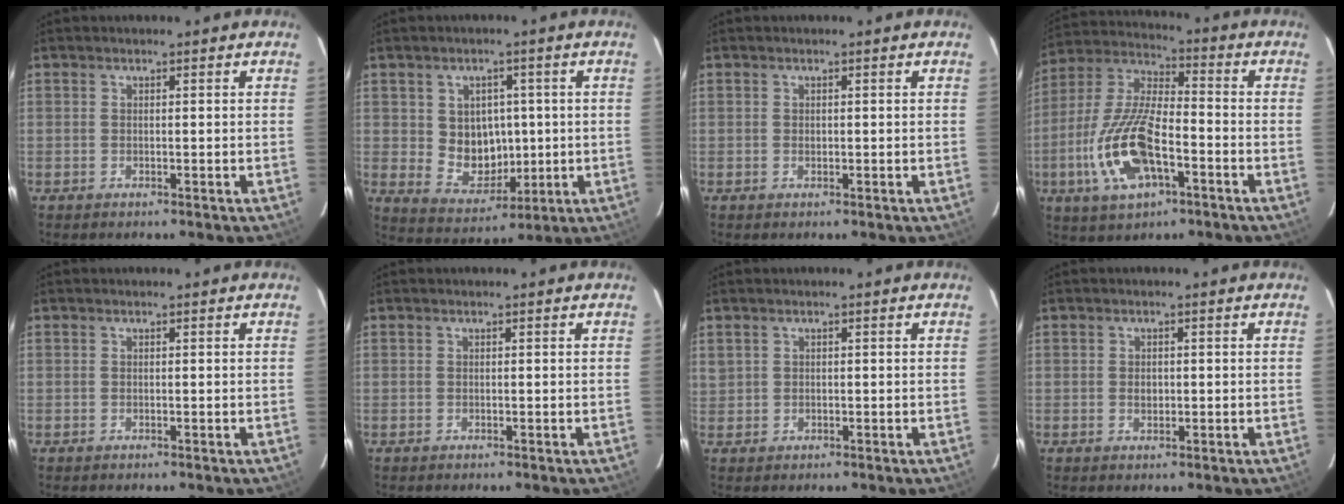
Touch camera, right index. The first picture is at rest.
{"total": 8.7, "force": [0.5, 7.7, 3.9], "torque": [-0.076, 0.000, 0.031]}
{"total": 0.6, "force": [0.0, 0.5, 0.1], "torque": [0.001, 0.000, 0.002]}
{"total": 16.8, "force": [-5.9, 7.0, 14.1], "torque": [-0.305, -0.006, -0.110]}
{"total": 0.0}
{"total": 0.0}
{"total": 1.7, "force": [0.7, 1.5, 0.3], "torque": [0.000, 0.006, 0.017]}
{"total": 1.5, "force": [-0.1, 1.3, 0.8], "torque": [-0.010, 0.000, 0.000]}